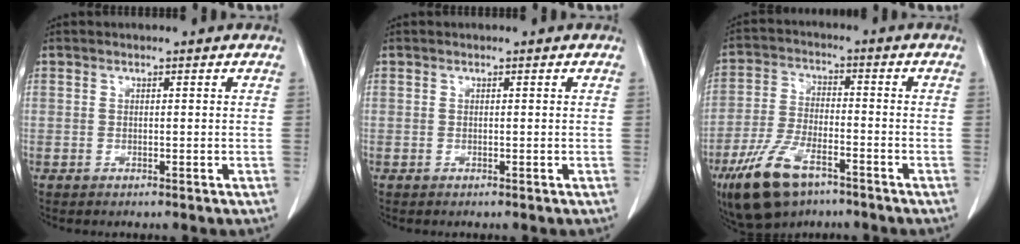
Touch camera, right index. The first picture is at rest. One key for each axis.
{"total": 0.0}
{"total": 11.5, "fx": -7.1, "fy": 4.6, "fz": 7.7, "tx": -0.167, "ty": -0.012, "tz": -0.127}